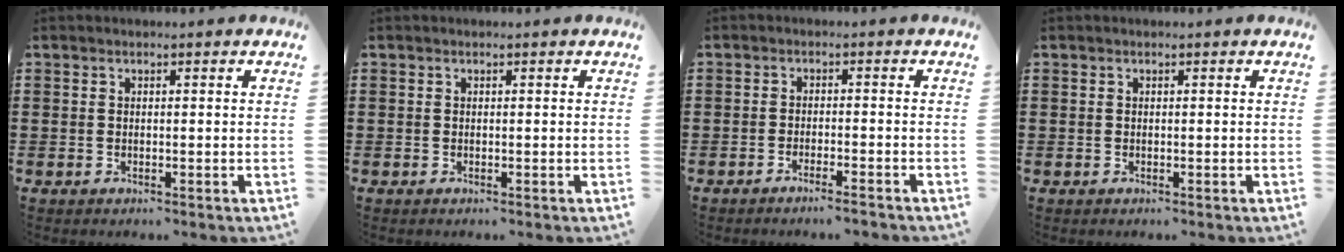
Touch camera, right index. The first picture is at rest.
{"total": 0.0}
{"total": 1.9, "force": [-1.8, -0.3, 0.7], "torque": [-0.011, 0.000, -0.035]}
{"total": 0.0}